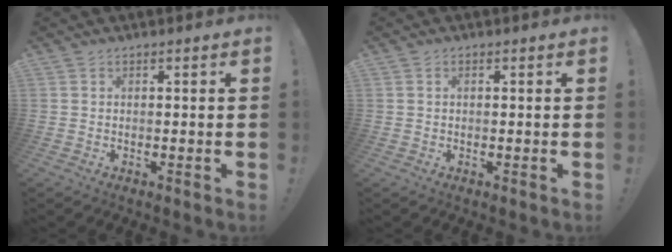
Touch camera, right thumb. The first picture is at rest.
{"total": 0.5, "force": [0.0, 0.3, 0.4], "torque": [-0.013, 0.004, 0.000]}